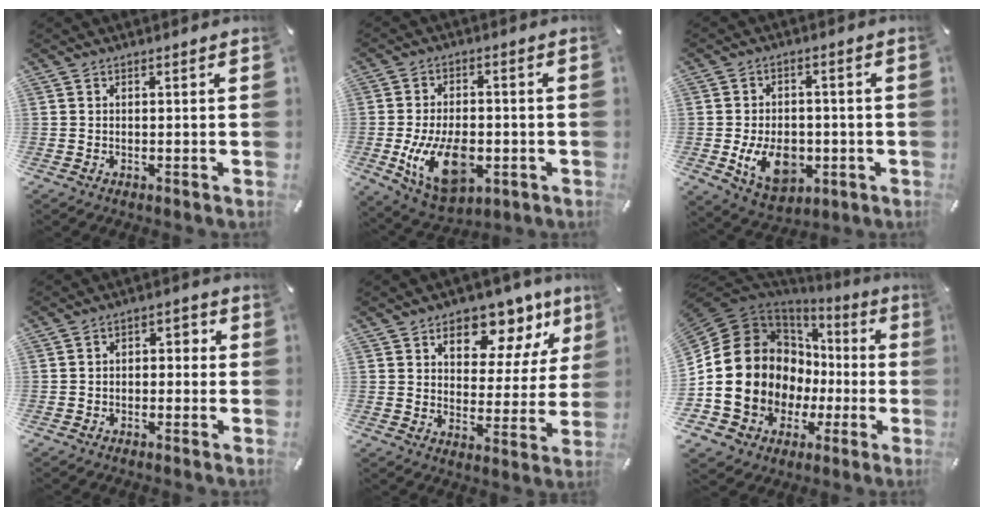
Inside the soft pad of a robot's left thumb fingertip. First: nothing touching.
{"total": 15.3, "force": [-3.6, 9.4, 11.5], "torque": [-0.211, -0.003, -0.061]}
{"total": 11.7, "force": [-2.8, 8.2, 7.8], "torque": [-0.146, 0.001, -0.048]}
{"total": 3.5, "force": [-2.2, 2.2, 1.5], "torque": [-0.026, 0.019, -0.045]}
{"total": 11.4, "force": [7.0, 6.9, 5.8], "torque": [-0.078, -0.048, 0.118]}
{"total": 20.9, "force": [0.3, 17.4, 11.6], "torque": [-0.248, -0.032, 0.035]}